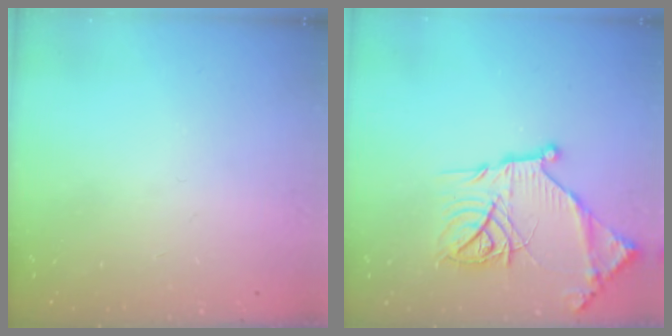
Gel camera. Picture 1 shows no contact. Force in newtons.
{"total": 20.2, "press": 20.1, "slide": 1.9}